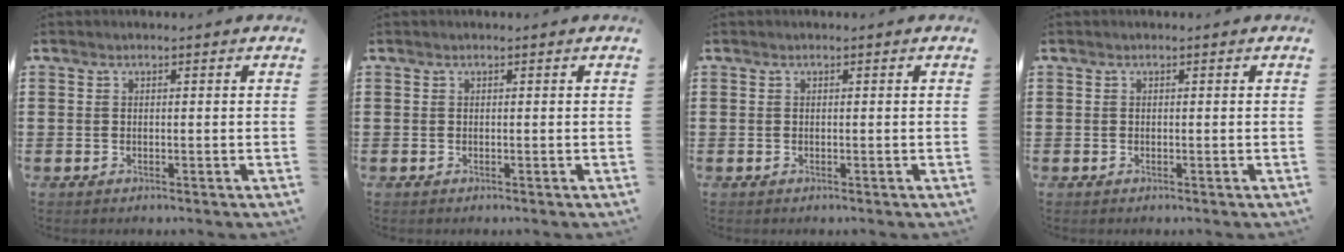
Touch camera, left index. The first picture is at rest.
{"total": 0.0}
{"total": 0.0}
{"total": 0.0}